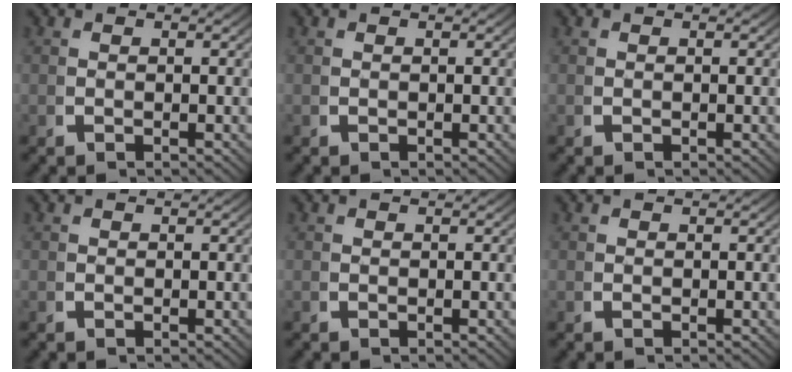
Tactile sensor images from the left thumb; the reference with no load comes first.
{"total": 0.0}
{"total": 0.0}
{"total": 0.0}
{"total": 0.0}
{"total": 0.0}